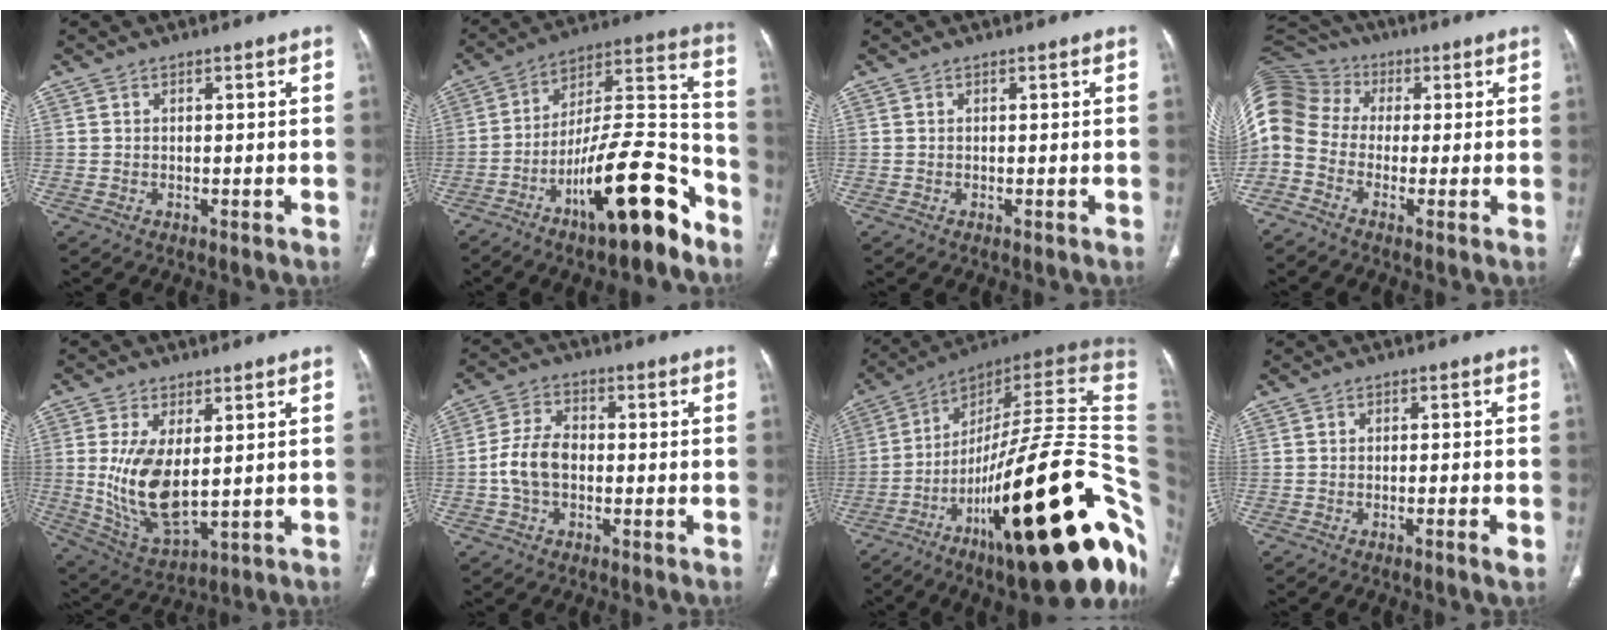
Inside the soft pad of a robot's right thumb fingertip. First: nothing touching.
{"total": 20.8, "force": [-12.2, 5.7, 15.9], "torque": [-0.259, 0.089, -0.205]}
{"total": 0.0}
{"total": 16.3, "force": [-1.1, 13.3, 9.2], "torque": [-0.232, 0.063, -0.034]}
{"total": 12.7, "force": [0.8, 6.2, 11.0], "torque": [-0.205, -0.019, 0.034]}
{"total": 7.6, "force": [-1.2, 5.0, 5.5], "torque": [-0.108, 0.021, -0.027]}
{"total": 40.3, "force": [-11.1, 10.8, 37.2], "torque": [-0.456, 0.077, -0.171]}
{"total": 2.1, "force": [-0.9, 0.1, 1.9], "torque": [-0.040, 0.000, -0.017]}